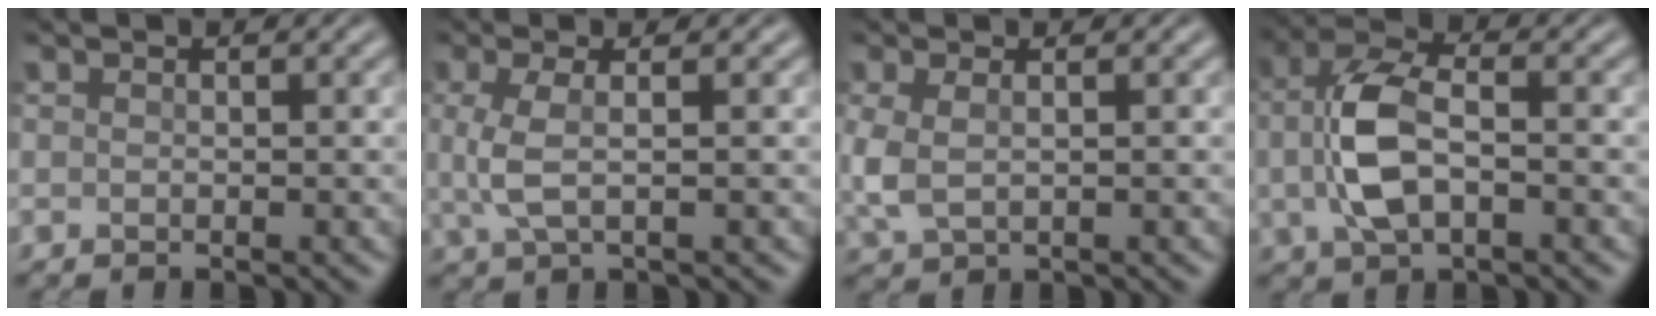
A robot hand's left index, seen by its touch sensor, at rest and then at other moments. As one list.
[{"total": 3.1, "force": [0.0, 0.8, 3.0], "torque": [-0.077, 0.001, 0.000]}, {"total": 3.5, "force": [-0.5, 2.1, 2.7], "torque": [-0.075, -0.009, -0.003]}, {"total": 6.3, "force": [-0.5, 3.2, 5.4], "torque": [-0.117, 0.004, -0.013]}]